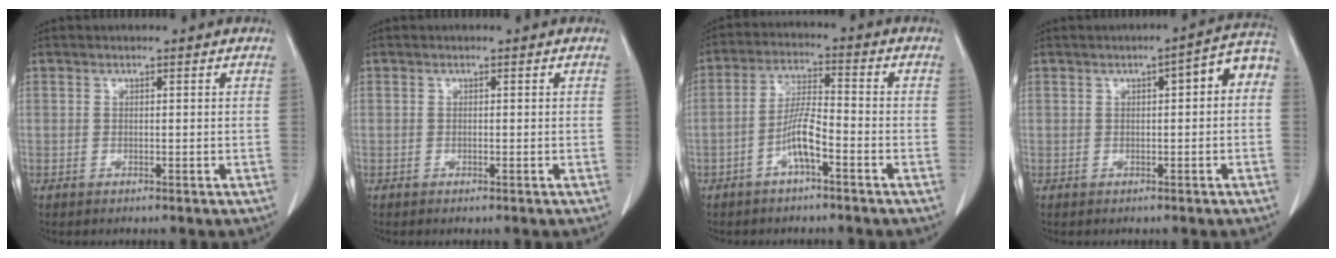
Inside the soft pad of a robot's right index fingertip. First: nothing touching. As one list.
[{"total": 0.0}, {"total": 5.9, "force": [-2.8, 0.7, 5.2], "torque": [-0.108, 0.009, -0.054]}, {"total": 5.6, "force": [0.8, 1.4, 5.4], "torque": [-0.063, 0.028, 0.003]}]